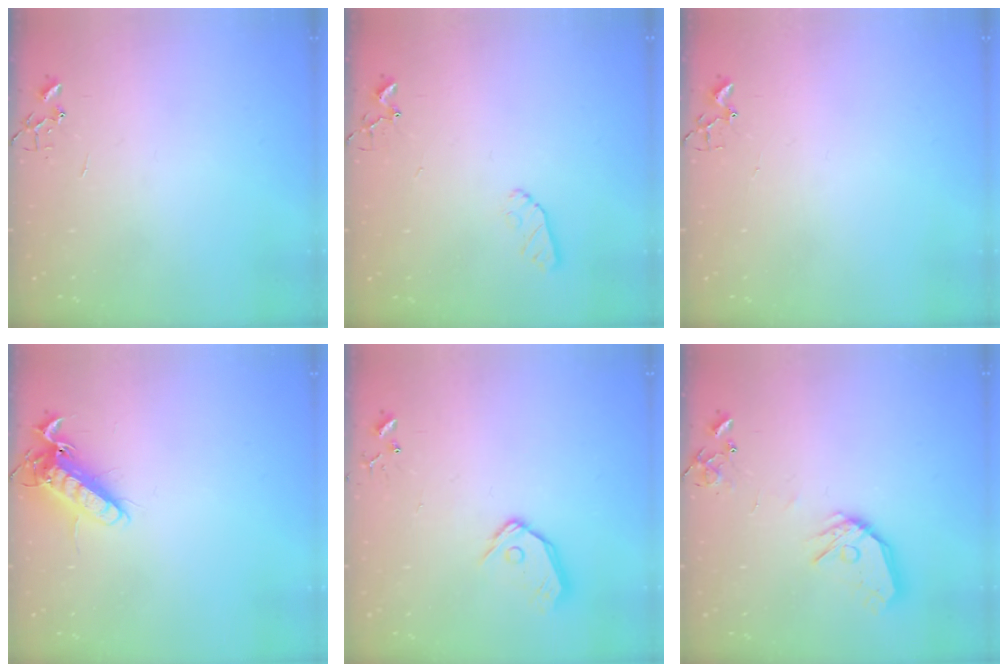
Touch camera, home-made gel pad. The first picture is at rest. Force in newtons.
{"total": 7.2, "press": 7.1, "slide": 0.8}
{"total": 1.7, "press": 1.6, "slide": 0.2}
{"total": 13.3, "press": 13.2, "slide": 1.8}
{"total": 10.3, "press": 10.2, "slide": 1.4}
{"total": 12.5, "press": 12.4, "slide": 0.9}